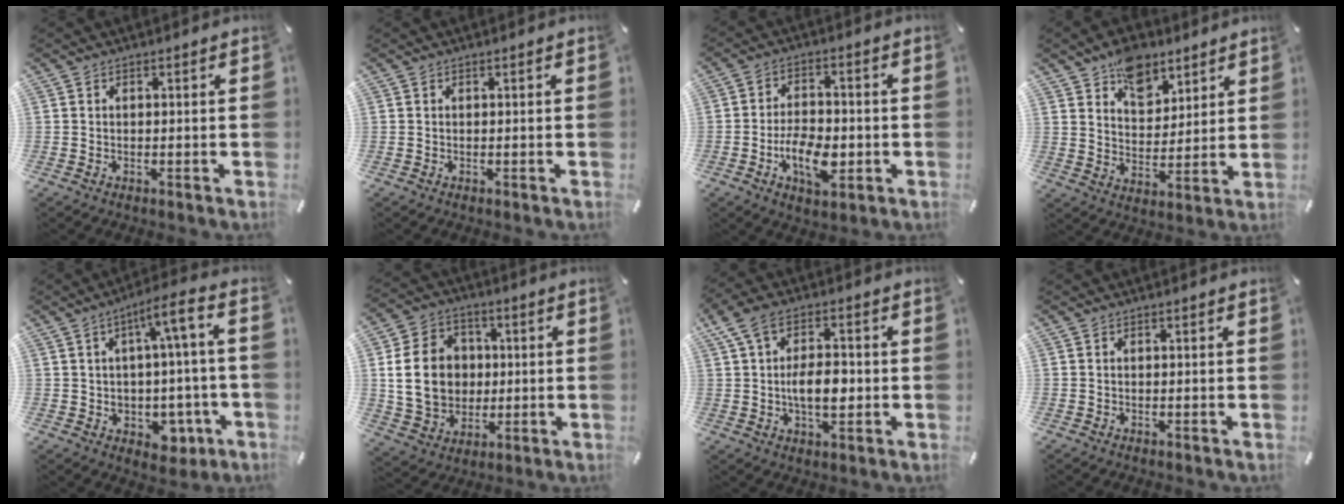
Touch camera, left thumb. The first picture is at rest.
{"total": 0.0}
{"total": 9.9, "force": [-3.0, 5.7, 7.5], "torque": [-0.135, 0.002, -0.053]}
{"total": 10.6, "force": [7.4, 6.8, 3.4], "torque": [-0.041, -0.046, 0.134]}
{"total": 10.3, "force": [0.6, 5.2, 8.9], "torque": [-0.117, -0.009, 0.008]}
{"total": 14.9, "force": [0.8, 12.5, 8.0], "torque": [-0.157, 0.011, 0.015]}
{"total": 10.1, "force": [-0.2, 6.1, 8.1], "torque": [-0.150, 0.007, -0.009]}
{"total": 0.0}